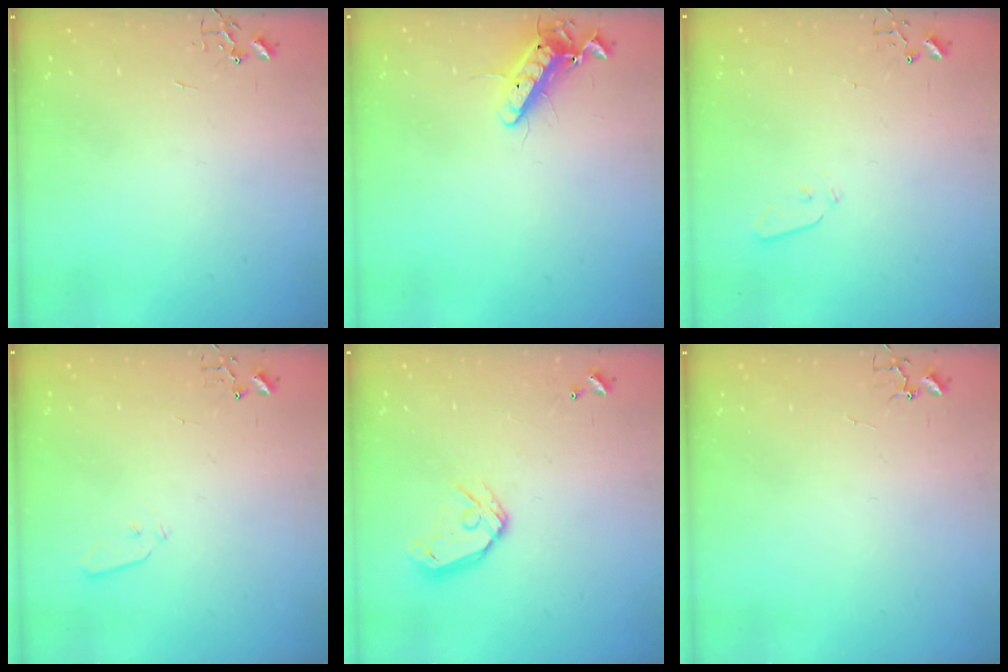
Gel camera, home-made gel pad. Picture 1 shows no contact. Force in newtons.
{"total": 12.1, "press": 12.0, "slide": 1.4}
{"total": 3.6, "press": 3.6, "slide": 0.5}
{"total": 3.5, "press": 3.5, "slide": 0.6}
{"total": 10.4, "press": 10.2, "slide": 1.6}
{"total": 3.8, "press": 3.8, "slide": 0.4}